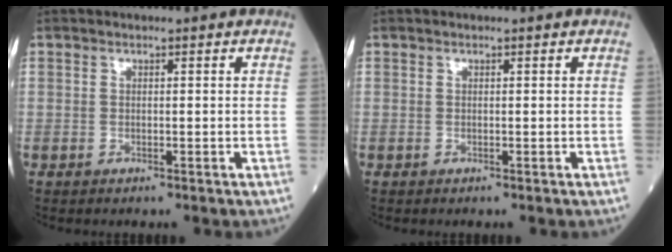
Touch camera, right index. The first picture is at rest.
{"total": 0.0}